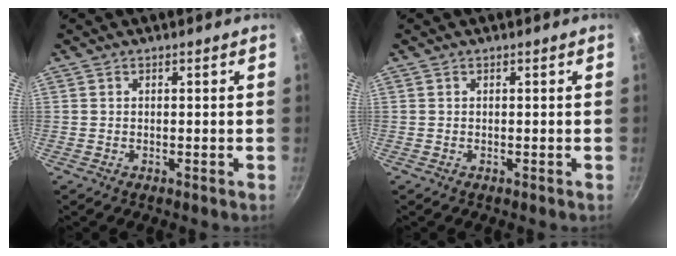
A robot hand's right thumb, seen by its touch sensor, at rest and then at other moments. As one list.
[{"total": 0.0}]